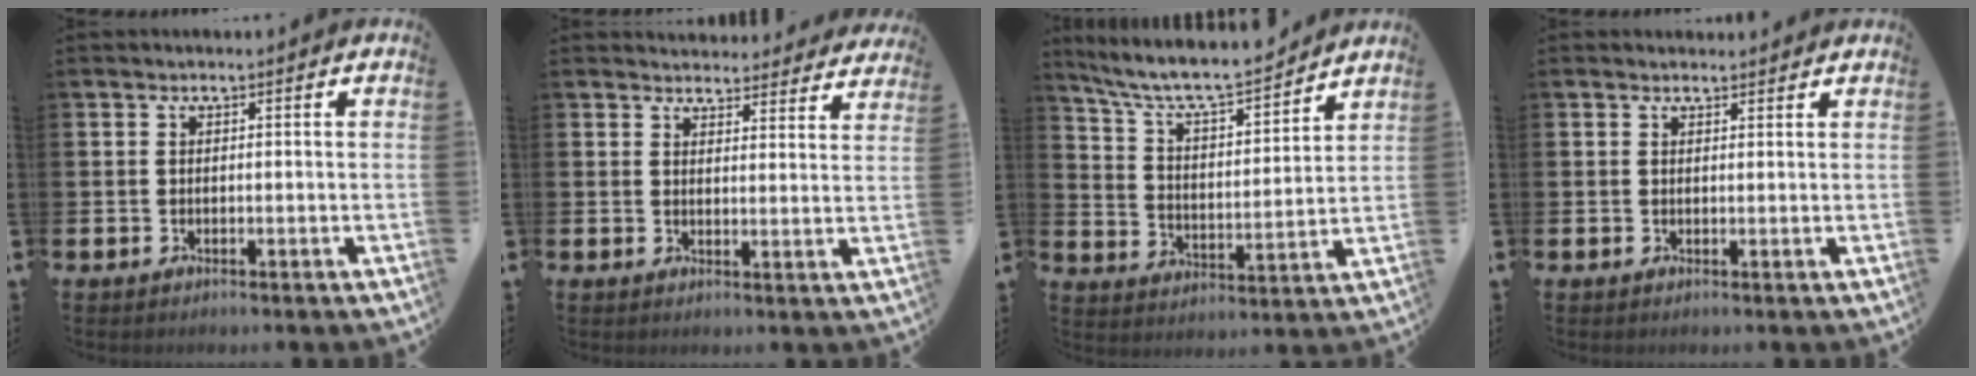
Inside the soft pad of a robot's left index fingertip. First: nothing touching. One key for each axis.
{"total": 4.1, "fx": 3.9, "fy": 1.0, "fz": 0.0, "tx": 0.002, "ty": -0.026, "tz": 0.069}
{"total": 8.1, "fx": 7.6, "fy": 1.1, "fz": 2.5, "tx": -0.086, "ty": -0.057, "tz": 0.132}
{"total": 1.1, "fx": 1.0, "fy": 0.4, "fz": 0.1, "tx": 0.007, "ty": 0.000, "tz": 0.017}